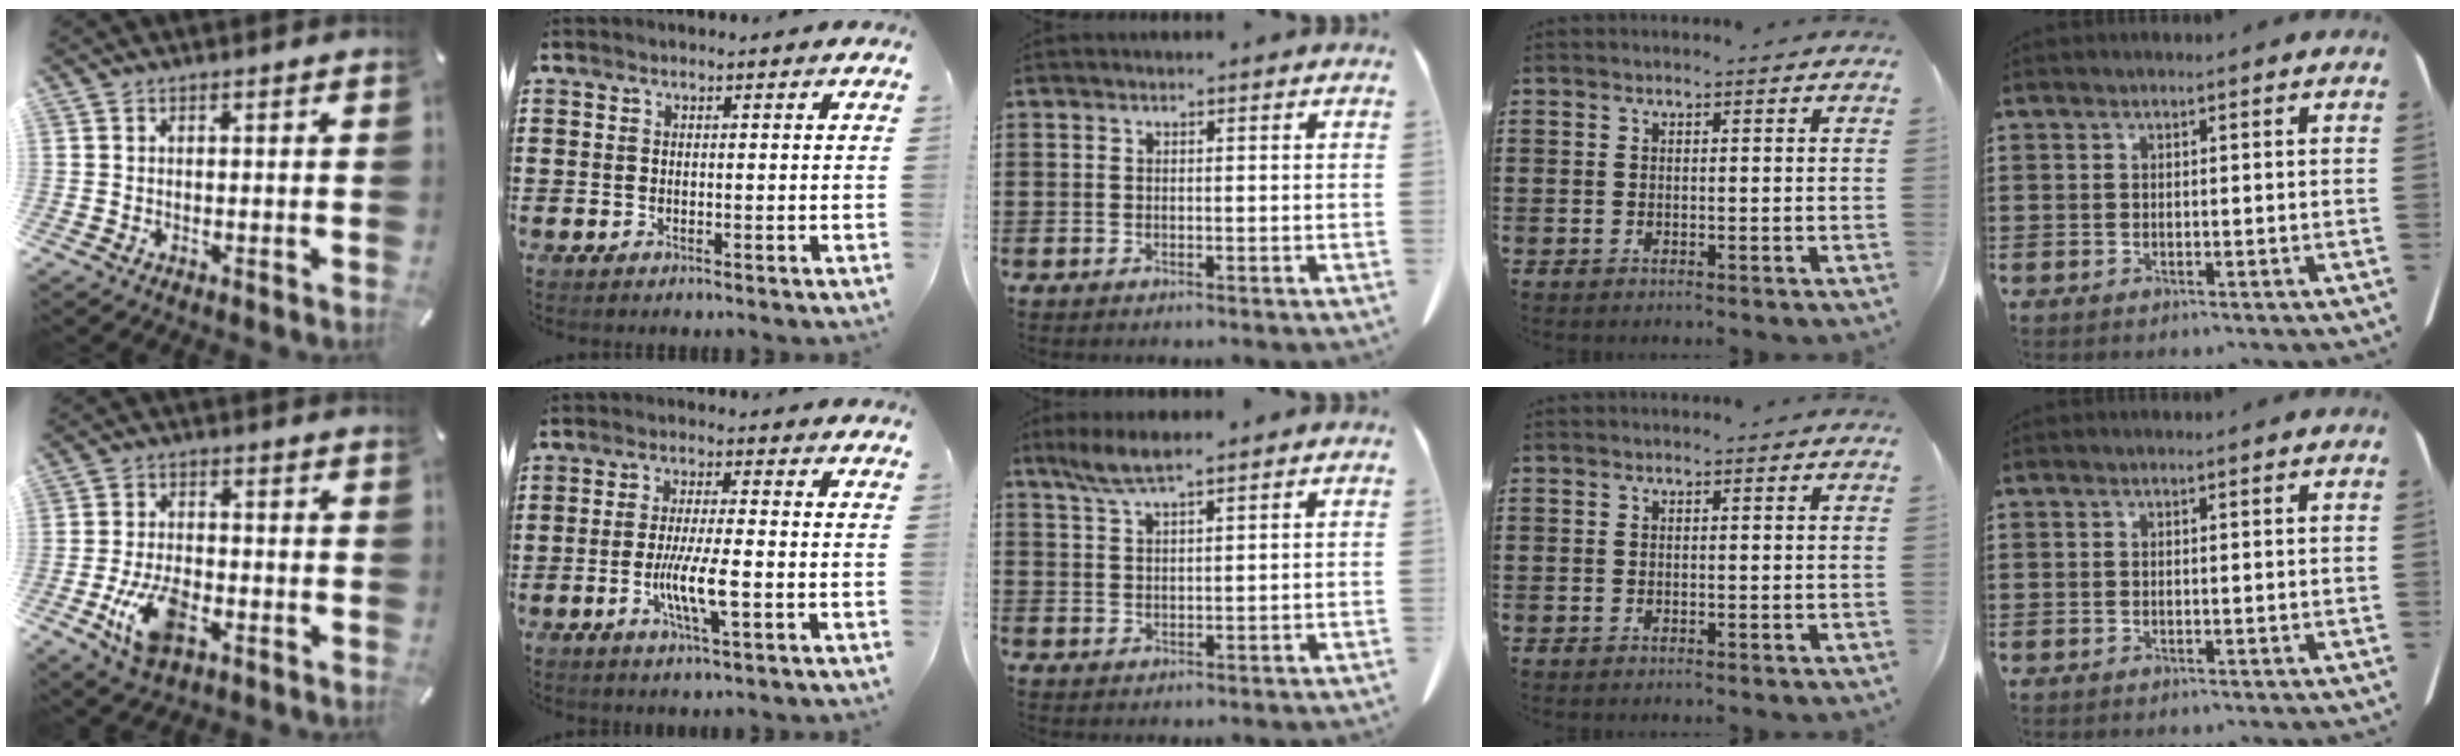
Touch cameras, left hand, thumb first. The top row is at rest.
{"thumb": {"total": 10.3, "force": [-3.9, 5.8, 7.5], "torque": [-0.151, 0.006, -0.071]}, "index": {"total": 6.8, "force": [-1.7, 0.9, 6.5], "torque": [-0.122, -0.010, -0.033]}, "middle": {"total": 4.4, "force": [3.2, 0.5, 3.0], "torque": [-0.065, -0.002, 0.060]}}